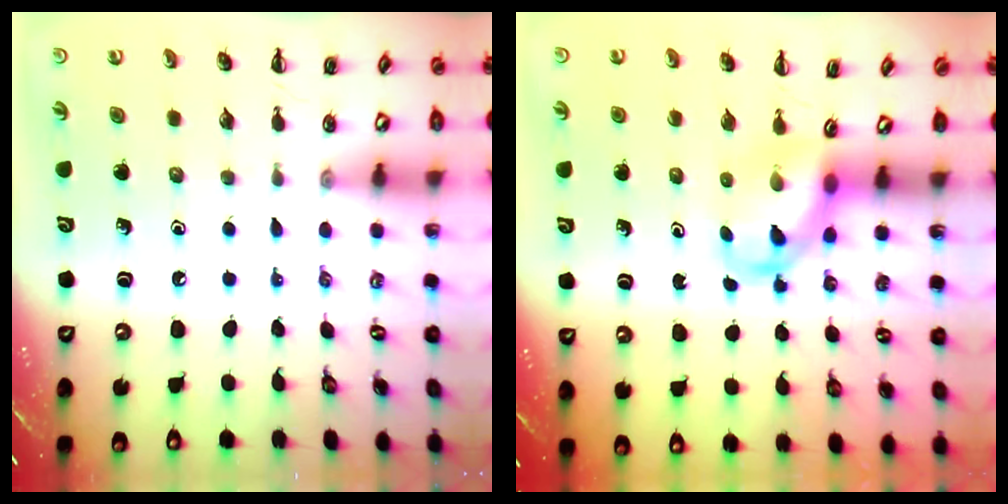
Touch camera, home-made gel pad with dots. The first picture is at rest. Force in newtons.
{"total": 3.6, "press": 3.6, "slide": 0.5}